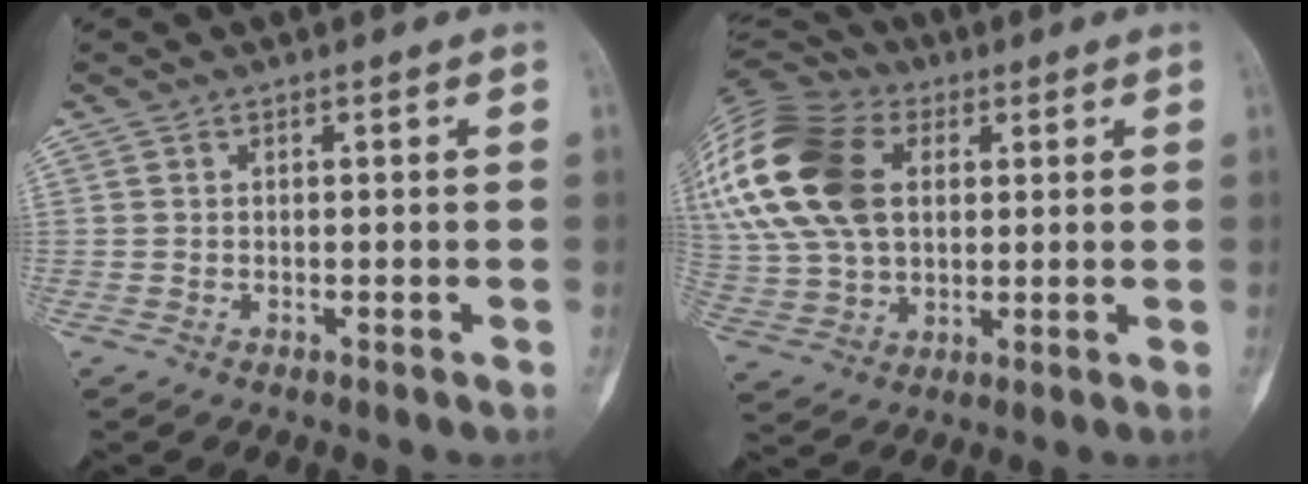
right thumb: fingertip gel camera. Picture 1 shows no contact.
{"total": 28.4, "force": [8.0, 19.2, 19.4], "torque": [-0.454, 0.042, 0.155]}